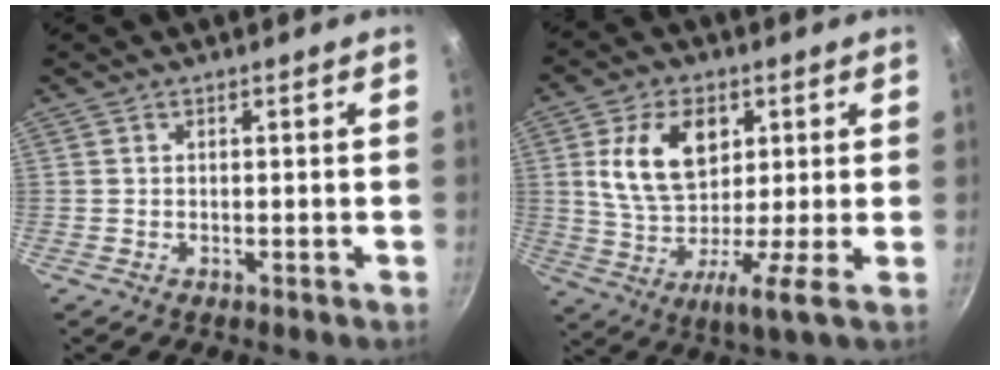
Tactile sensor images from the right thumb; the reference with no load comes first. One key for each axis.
{"total": 14.0, "fx": 3.8, "fy": 7.4, "fz": 11.3, "tx": -0.187, "ty": -0.007, "tz": 0.051}